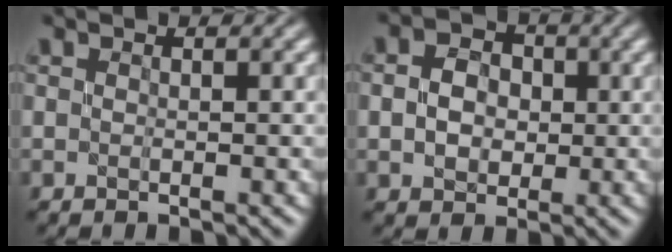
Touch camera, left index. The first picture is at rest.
{"total": 3.7, "force": [-0.1, 3.0, 2.1], "torque": [-0.043, 0.001, -0.008]}